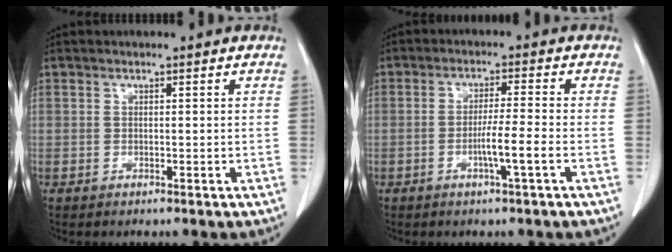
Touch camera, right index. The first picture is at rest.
{"total": 4.7, "force": [-1.7, -0.7, 4.3], "torque": [-0.076, -0.005, -0.033]}